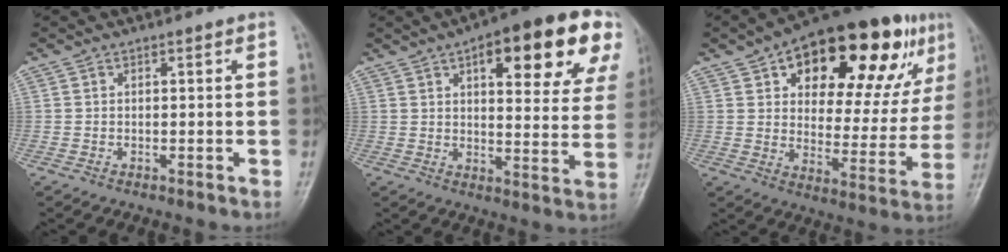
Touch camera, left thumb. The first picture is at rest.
{"total": 20.4, "force": [9.6, 7.1, 16.5], "torque": [-0.181, -0.011, 0.124]}
{"total": 27.1, "force": [13.3, 12.5, 20.1], "torque": [-0.244, -0.004, 0.196]}